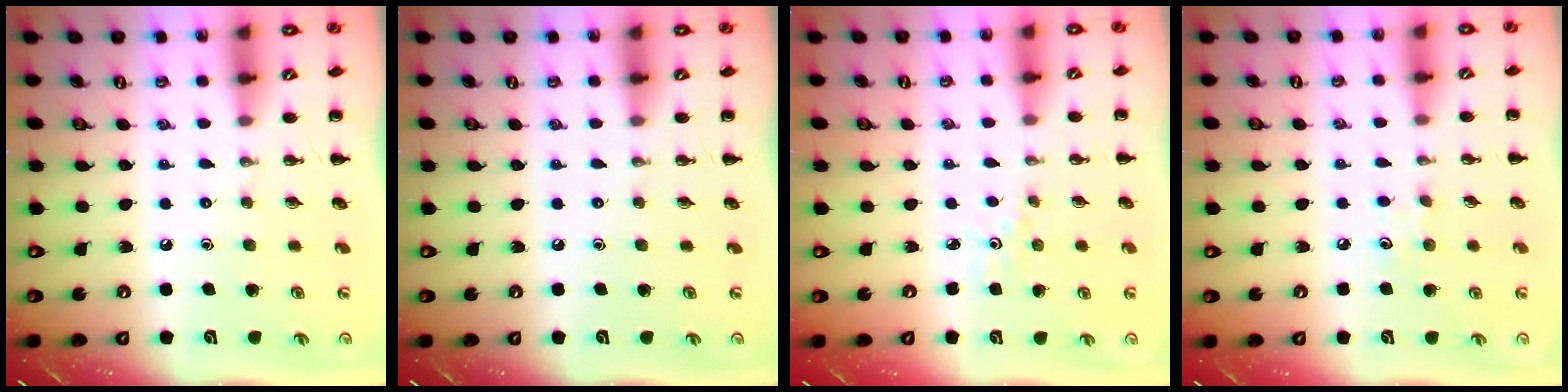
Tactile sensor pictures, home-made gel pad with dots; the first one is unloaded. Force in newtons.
{"total": 0.0}
{"total": 1.7, "press": 1.7, "slide": 0.4}
{"total": 5.6, "press": 5.4, "slide": 1.6}